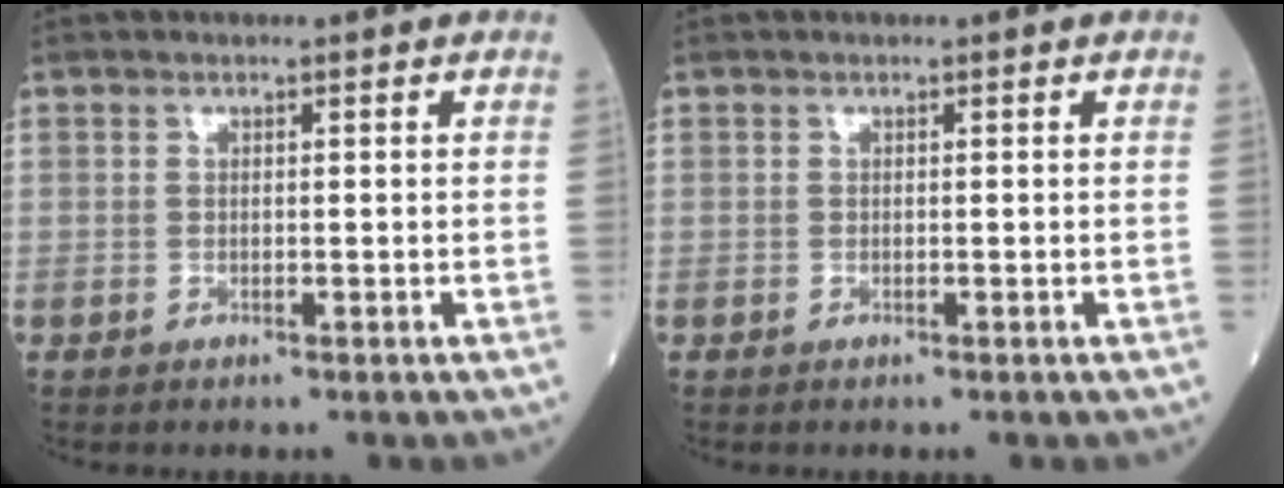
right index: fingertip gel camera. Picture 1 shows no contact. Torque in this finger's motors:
{"motor_torque": [0.00, 0.00, -0.01, -0.01]}